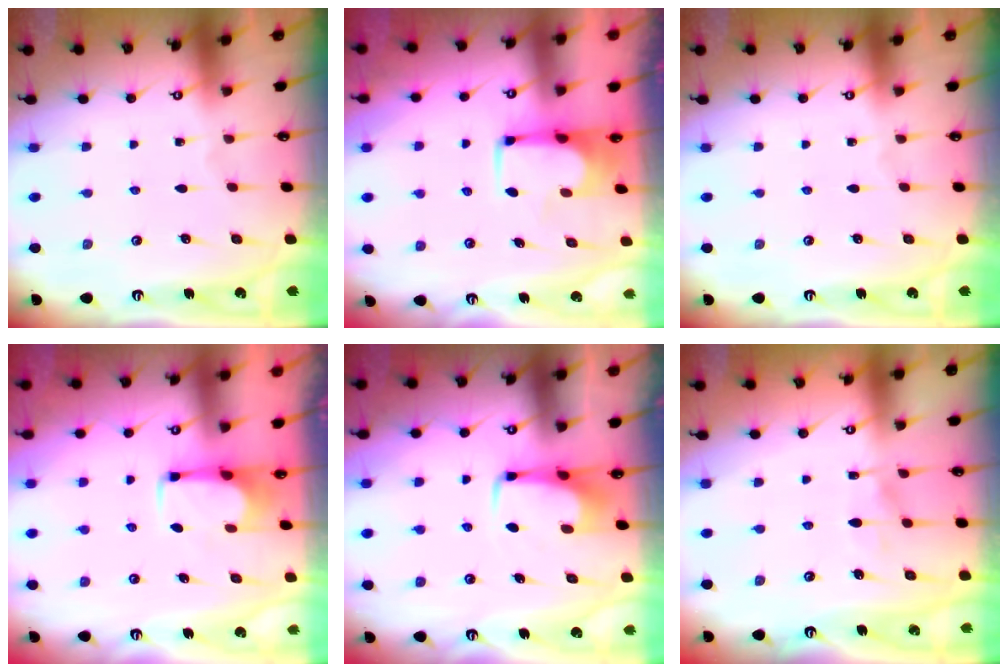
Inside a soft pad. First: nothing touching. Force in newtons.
{"total": 1.6, "press": 1.5, "slide": 0.1}
{"total": 0.0}
{"total": 2.8, "press": 2.8, "slide": 0.5}
{"total": 3.6, "press": 3.6, "slide": 0.3}
{"total": 5.8, "press": 5.8, "slide": 0.5}